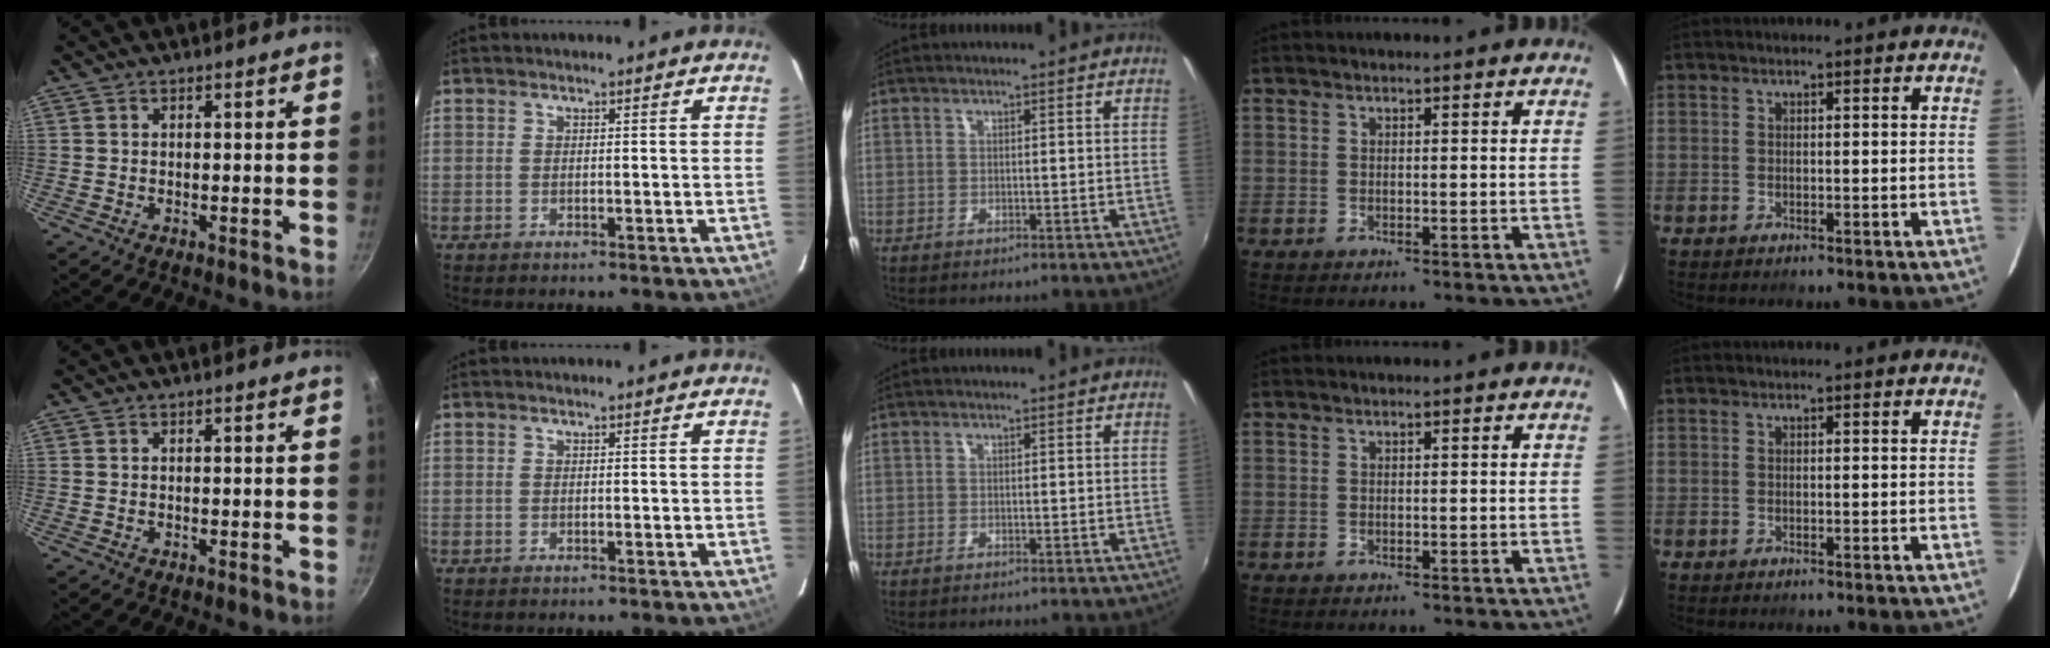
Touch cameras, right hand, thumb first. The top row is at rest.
{}